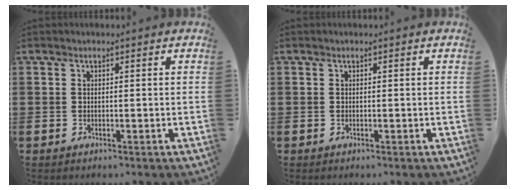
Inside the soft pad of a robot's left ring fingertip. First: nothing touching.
{"total": 0.0}